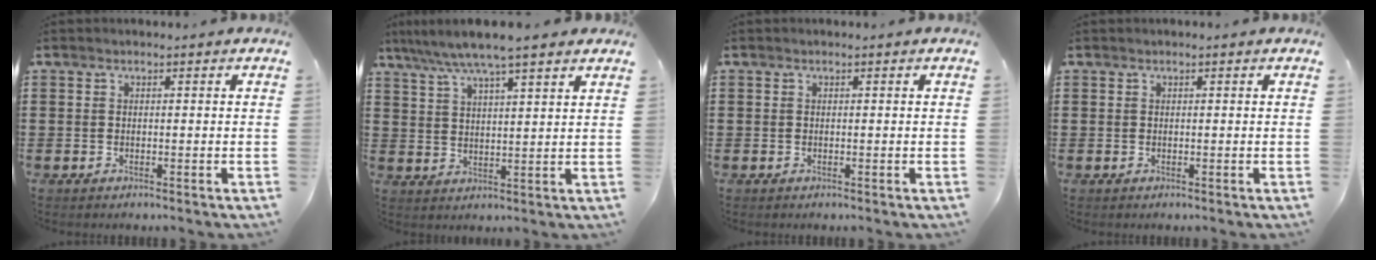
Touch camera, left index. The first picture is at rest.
{"total": 6.0, "force": [5.0, 0.0, 3.3], "torque": [-0.081, -0.018, 0.085]}
{"total": 0.0}
{"total": 0.0}